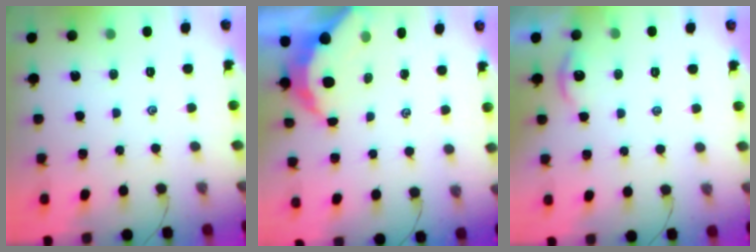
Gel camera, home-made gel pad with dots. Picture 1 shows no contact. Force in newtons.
{"total": 5.2, "press": 5.1, "slide": 0.9}
{"total": 2.6, "press": 2.6, "slide": 0.3}